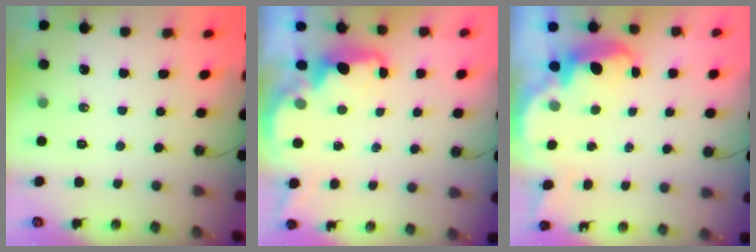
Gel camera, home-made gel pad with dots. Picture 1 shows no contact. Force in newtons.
{"total": 2.3, "press": 2.1, "slide": 0.9}
{"total": 3.9, "press": 3.8, "slide": 0.6}